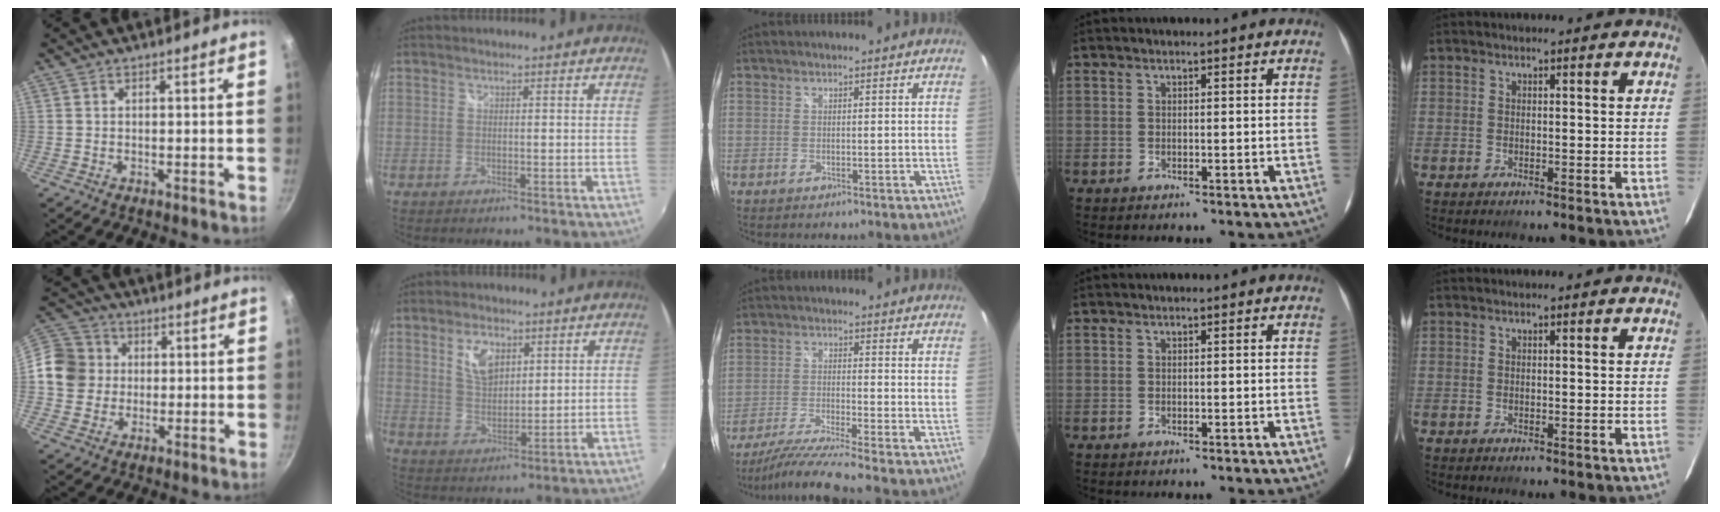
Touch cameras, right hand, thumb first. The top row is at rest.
{"thumb": {"total": 11.0, "force": [0.8, 10.1, 4.2], "torque": [-0.052, 0.022, -0.001]}, "index": {"total": 6.8, "force": [3.1, 3.8, 4.7], "torque": [-0.083, 0.005, 0.060]}, "middle": {"total": 9.0, "force": [-7.6, -1.9, 4.3], "torque": [-0.099, -0.022, -0.140]}}